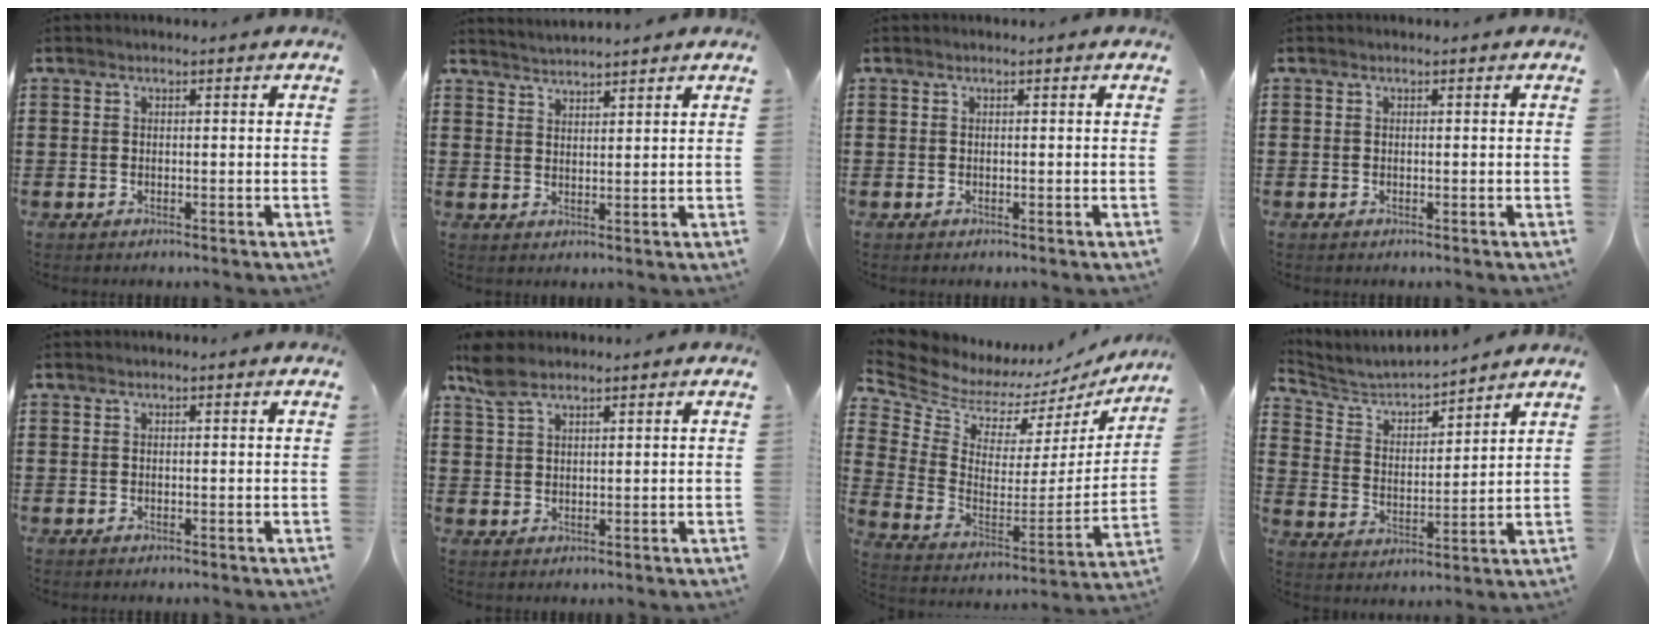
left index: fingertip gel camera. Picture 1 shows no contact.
{"total": 2.4, "force": [2.3, -0.5, -0.3], "torque": [0.000, -0.006, 0.044]}
{"total": 0.0}
{"total": 0.0}
{"total": 0.0}
{"total": 4.1, "force": [2.8, 1.7, 2.4], "torque": [-0.056, 0.004, 0.052]}
{"total": 6.3, "force": [5.8, 2.2, 1.4], "torque": [-0.065, -0.059, 0.098]}
{"total": 4.6, "force": [4.4, 0.7, 1.0], "torque": [-0.046, -0.032, 0.069]}